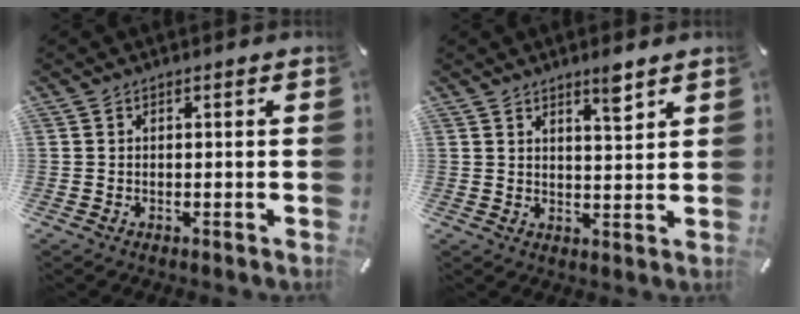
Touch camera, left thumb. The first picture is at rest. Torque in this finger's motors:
{"motor_torque": [0.38, -0.27, 0.07, 0.07, 0.01]}